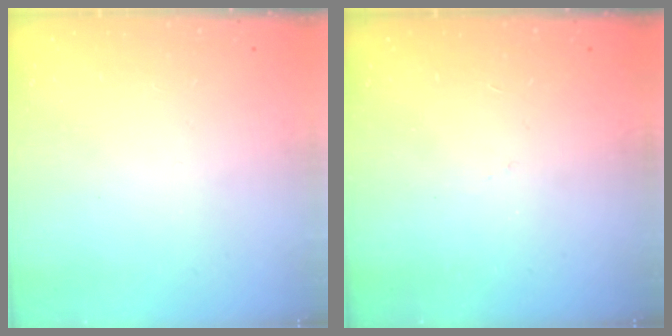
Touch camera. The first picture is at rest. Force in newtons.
{"total": 5.6, "press": 5.6, "slide": 0.7}